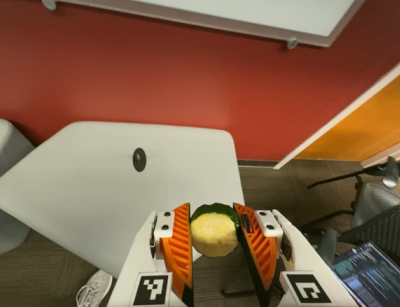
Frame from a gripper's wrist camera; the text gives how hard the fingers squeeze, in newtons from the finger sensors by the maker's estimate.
{"total": 11.8, "left": 12.4, "right": 11.2}